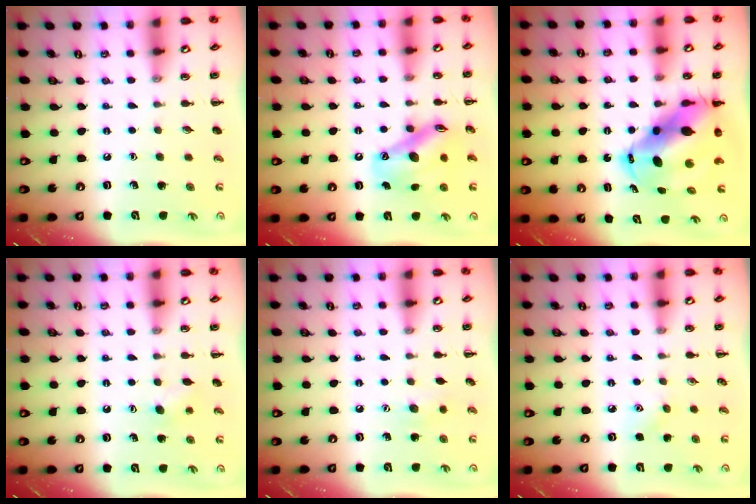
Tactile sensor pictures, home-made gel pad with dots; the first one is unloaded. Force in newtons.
{"total": 12.4, "press": 11.8, "slide": 3.6}
{"total": 13.3, "press": 12.8, "slide": 3.6}
{"total": 6.3, "press": 6.1, "slide": 1.5}
{"total": 6.1, "press": 6.0, "slide": 1.2}
{"total": 3.9, "press": 3.8, "slide": 0.9}